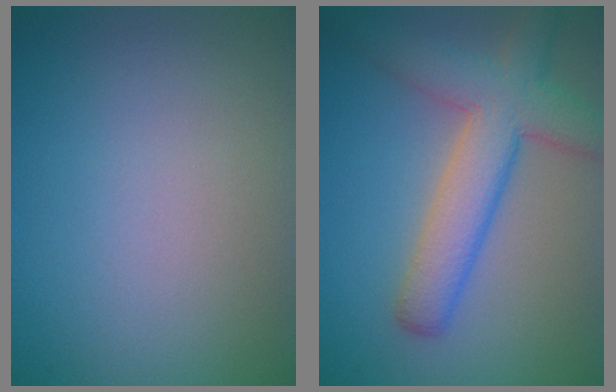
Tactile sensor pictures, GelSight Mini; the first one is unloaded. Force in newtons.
{"total": 6.5, "press": 6.5, "slide": 0.3}